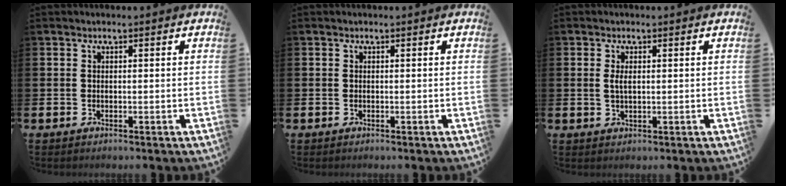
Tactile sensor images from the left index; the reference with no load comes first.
{"total": 0.0}
{"total": 1.7, "force": [0.4, 0.7, 1.5], "torque": [-0.025, 0.001, 0.002]}